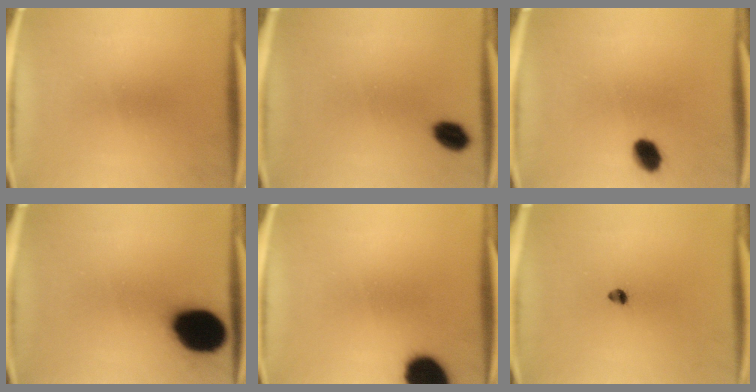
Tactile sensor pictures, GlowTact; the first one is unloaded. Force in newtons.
{"total": 5.1}
{"total": 4.9}
{"total": 18.6}
{"total": 12.6}
{"total": 1.7}